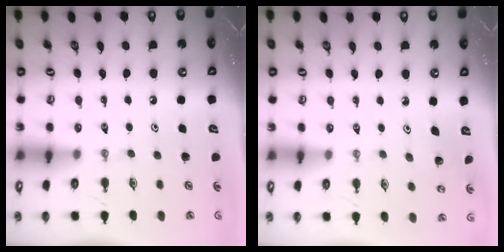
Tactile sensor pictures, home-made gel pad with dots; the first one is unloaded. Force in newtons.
{"total": 3.2, "press": 3.2, "slide": 0.2}